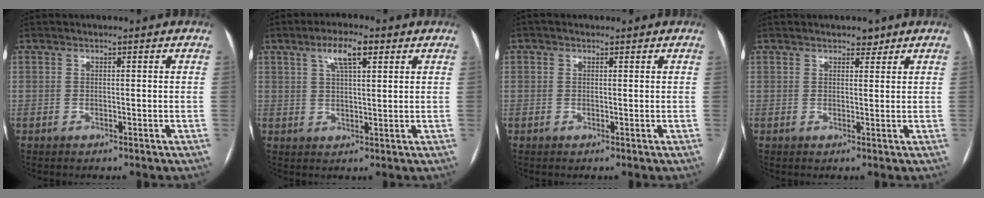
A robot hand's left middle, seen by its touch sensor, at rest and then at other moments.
{"total": 5.5, "force": [2.9, 1.3, 4.5], "torque": [-0.089, 0.011, 0.051]}
{"total": 0.0}
{"total": 1.9, "force": [1.5, 0.9, 0.8], "torque": [-0.012, 0.003, 0.019]}